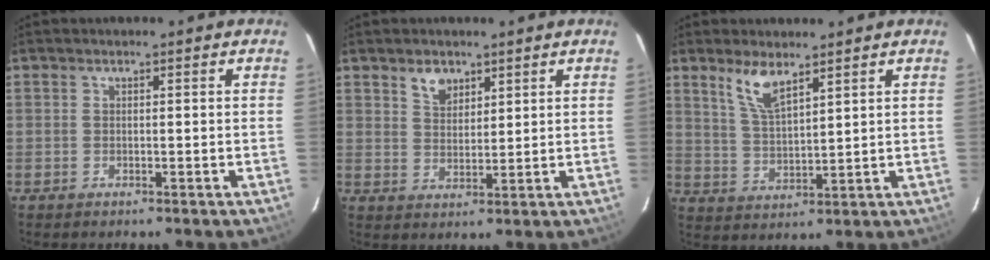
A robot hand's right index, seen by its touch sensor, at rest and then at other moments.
{"total": 4.2, "force": [2.8, 2.5, 1.9], "torque": [-0.027, 0.006, 0.053]}
{"total": 6.5, "force": [4.5, 1.8, 4.3], "torque": [-0.085, -0.001, 0.096]}